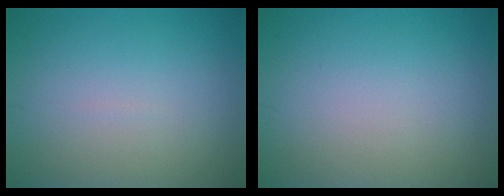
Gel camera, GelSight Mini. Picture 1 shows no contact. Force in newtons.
{"total": 0.0}